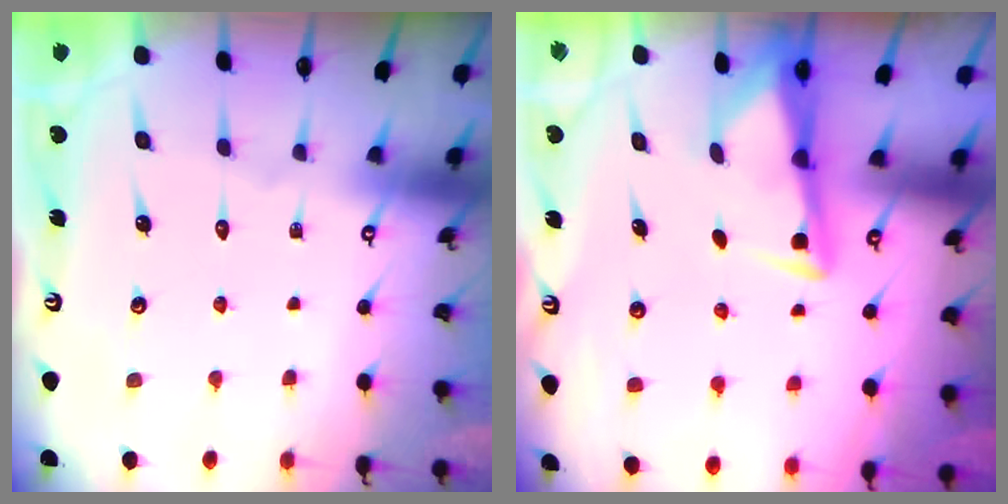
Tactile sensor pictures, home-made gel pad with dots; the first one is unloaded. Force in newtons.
{"total": 3.0, "press": 2.9, "slide": 0.4}